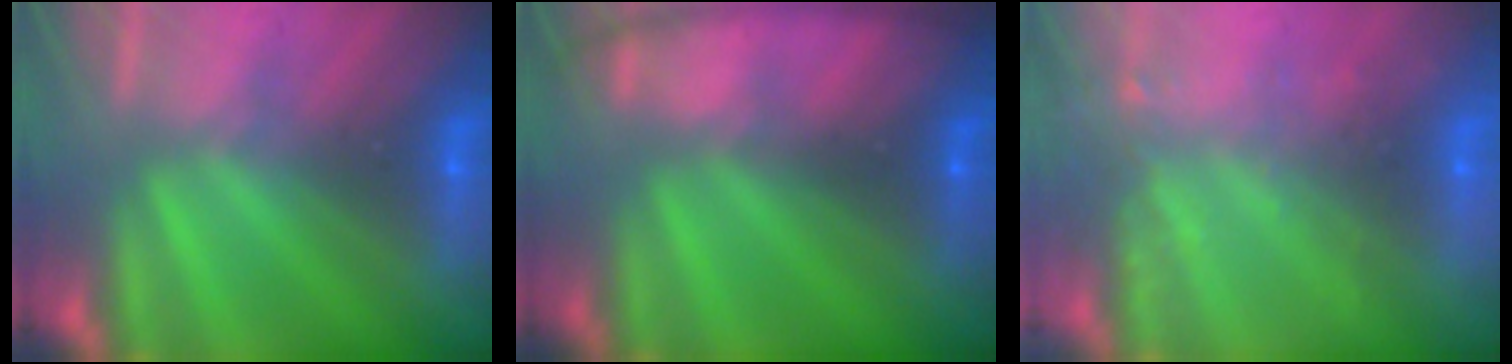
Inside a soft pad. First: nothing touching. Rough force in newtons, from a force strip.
{"total": 7.9}
{"total": 9.0}